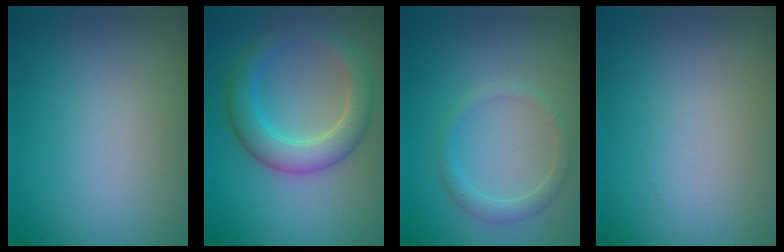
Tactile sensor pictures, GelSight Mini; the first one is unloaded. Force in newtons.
{"total": 4.3, "press": 4.3, "slide": 0.2}
{"total": 1.5, "press": 1.5, "slide": 0.1}
{"total": 0.0}